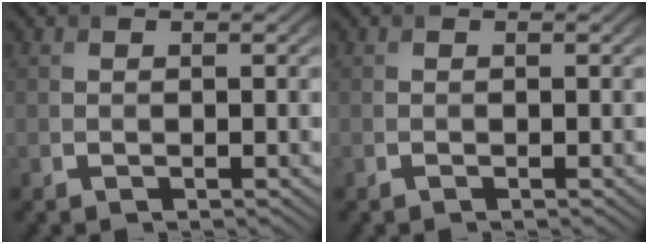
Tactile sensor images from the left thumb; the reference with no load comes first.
{"total": 0.0}